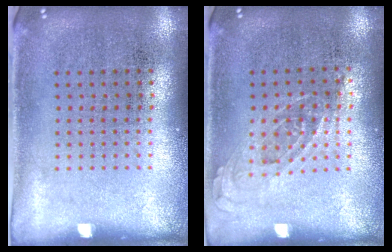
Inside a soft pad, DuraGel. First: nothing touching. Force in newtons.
{"total": 0.8, "press": 0.7, "slide": 0.3}